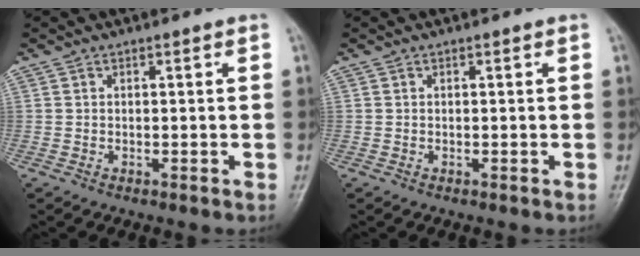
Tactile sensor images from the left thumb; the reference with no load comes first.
{"total": 0.0}